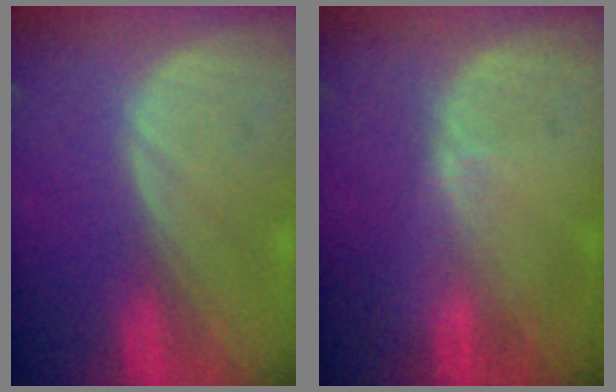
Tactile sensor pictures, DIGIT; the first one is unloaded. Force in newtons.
{"total": 0.8, "press": 0.8, "slide": 0.4}